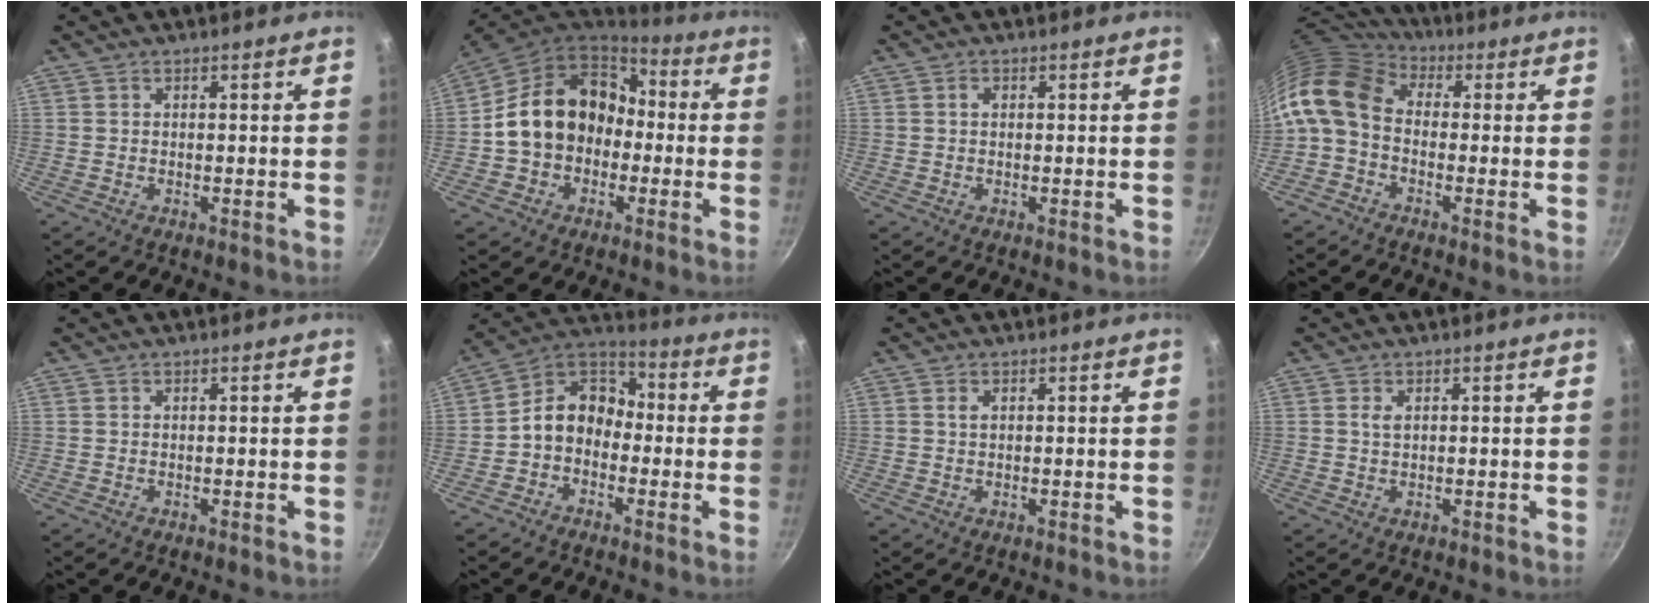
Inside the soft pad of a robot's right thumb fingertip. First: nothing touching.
{"total": 16.9, "force": [-0.7, 13.8, 9.7], "torque": [-0.142, 0.057, -0.015]}
{"total": 0.8, "force": [0.2, 0.6, 0.5], "torque": [-0.007, 0.006, 0.004]}
{"total": 12.4, "force": [-0.8, 9.1, 8.4], "torque": [-0.163, 0.033, -0.037]}
{"total": 0.0}
{"total": 10.0, "force": [-2.3, 7.8, 5.8], "torque": [-0.063, 0.048, -0.070]}
{"total": 0.9, "force": [0.3, 0.4, 0.7], "torque": [-0.012, 0.001, 0.004]}
{"total": 1.5, "force": [0.4, 0.9, 1.2], "torque": [-0.020, -0.001, 0.007]}